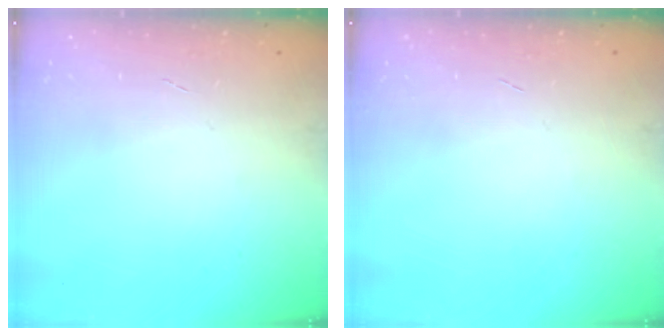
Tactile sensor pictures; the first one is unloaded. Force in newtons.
{"total": 0.0}